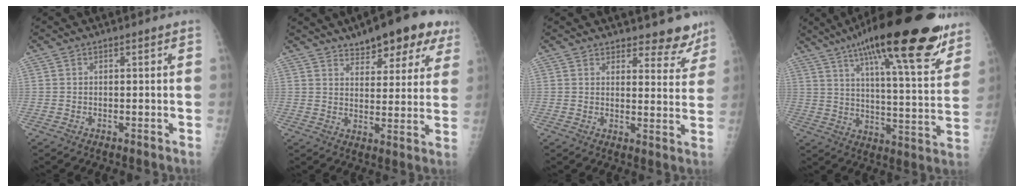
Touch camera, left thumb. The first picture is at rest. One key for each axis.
{"total": 13.3, "fx": 9.1, "fy": 5.4, "fz": 8.2, "tx": -0.067, "ty": -0.032, "tz": 0.121}
{"total": 7.5, "fx": 6.7, "fy": 2.9, "fz": 1.5, "tx": 0.019, "ty": -0.048, "tz": 0.073}
{"total": 27.9, "fx": 17.4, "fy": 6.7, "fz": 20.8, "tx": -0.291, "ty": -0.037, "tz": 0.257}